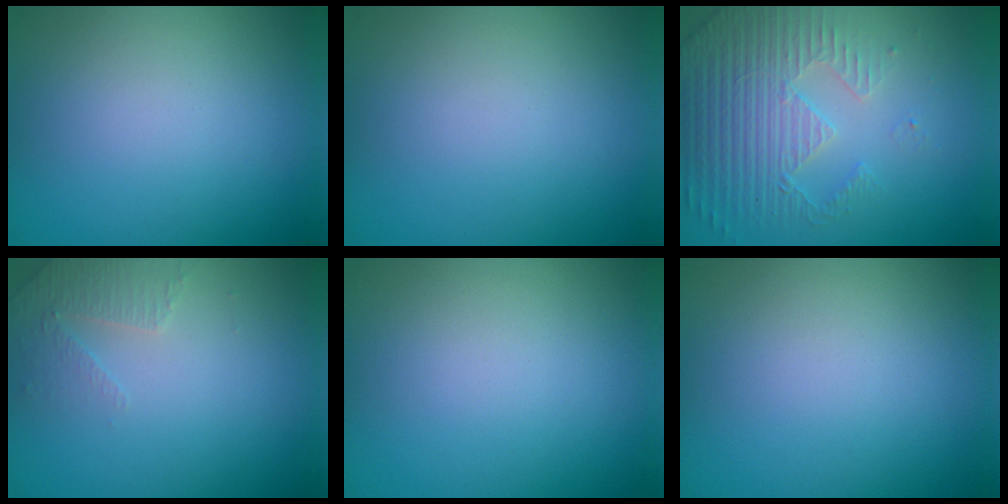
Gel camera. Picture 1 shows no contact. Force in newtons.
{"total": 0.0}
{"total": 4.8, "press": 3.9, "slide": 2.8}
{"total": 1.9, "press": 1.8, "slide": 0.5}
{"total": 0.0}
{"total": 0.0}